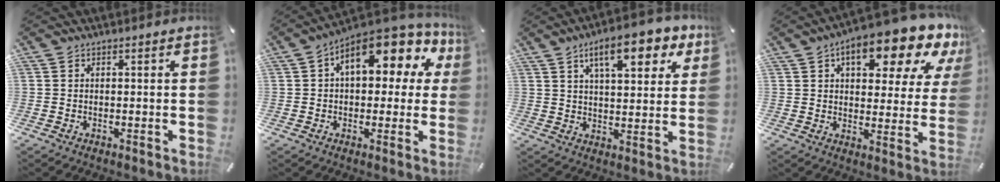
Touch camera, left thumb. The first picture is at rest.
{"total": 14.5, "force": [6.6, 7.1, 10.8], "torque": [-0.154, -0.039, 0.110]}
{"total": 13.8, "force": [7.8, 5.5, 10.0], "torque": [-0.152, -0.020, 0.130]}
{"total": 17.8, "force": [10.8, 7.3, 12.2], "torque": [-0.164, -0.061, 0.169]}